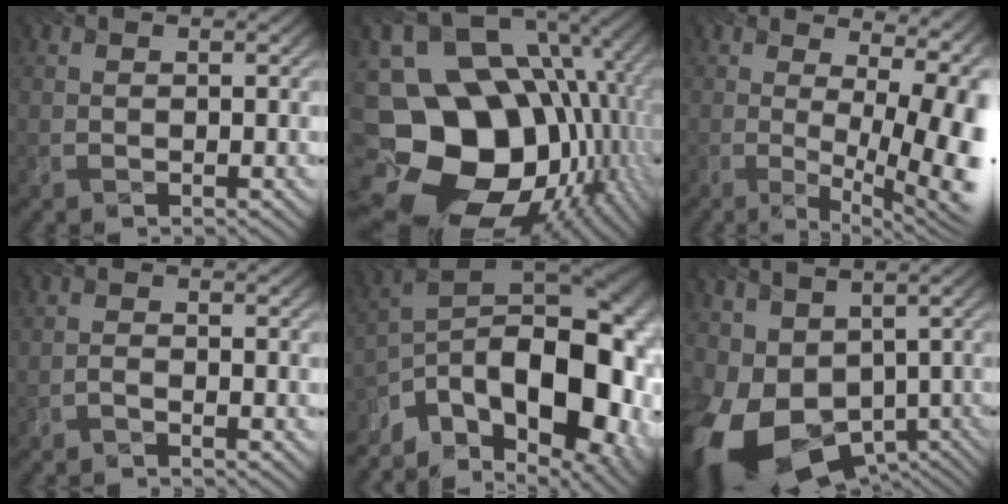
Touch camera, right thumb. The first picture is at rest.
{"total": 20.4, "force": [-6.5, 14.9, 12.2], "torque": [-0.255, -0.031, -0.090]}
{"total": 15.6, "force": [3.0, 6.3, 13.9], "torque": [-0.169, 0.040, 0.058]}
{"total": 1.6, "force": [-1.6, -0.1, 0.0], "torque": [-0.001, -0.002, -0.034]}
{"total": 17.6, "force": [-9.4, 8.2, 12.5], "torque": [-0.181, -0.025, -0.160]}
{"total": 13.5, "force": [-4.8, 9.4, 8.5], "torque": [-0.225, -0.037, -0.044]}